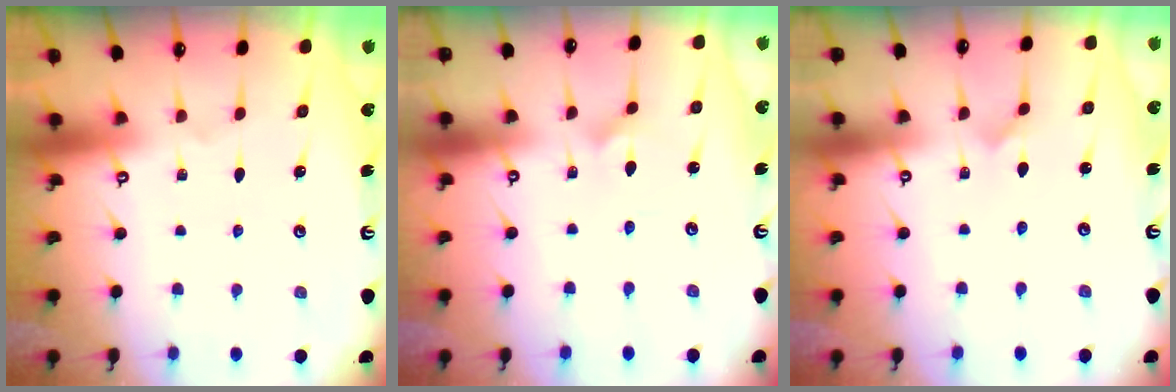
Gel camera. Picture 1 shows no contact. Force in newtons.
{"total": 2.6, "press": 2.6, "slide": 0.3}
{"total": 1.8, "press": 1.8, "slide": 0.1}